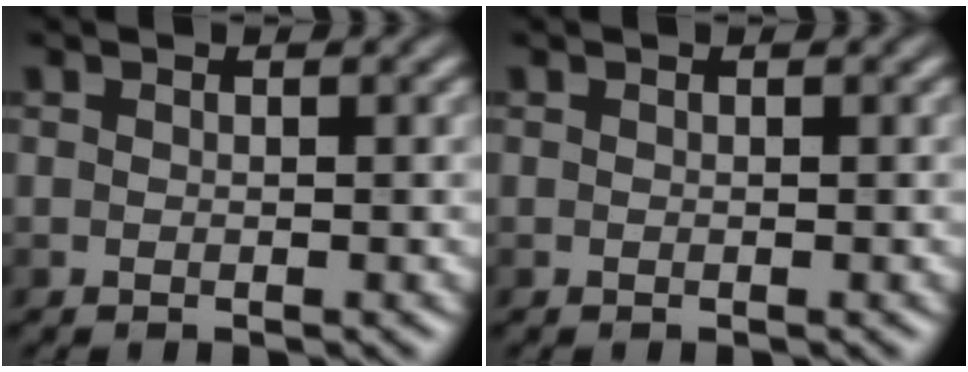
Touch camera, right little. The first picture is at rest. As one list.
[{"total": 0.0}]